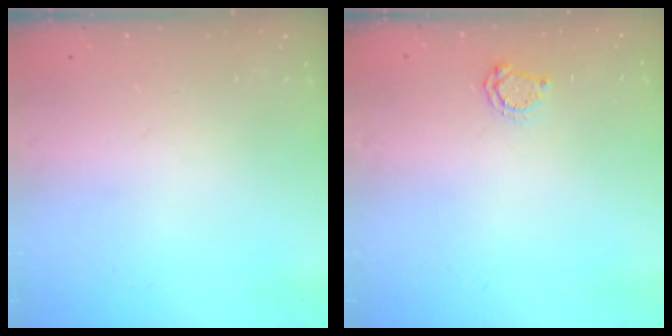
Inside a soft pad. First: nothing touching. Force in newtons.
{"total": 4.4, "press": 4.3, "slide": 0.5}